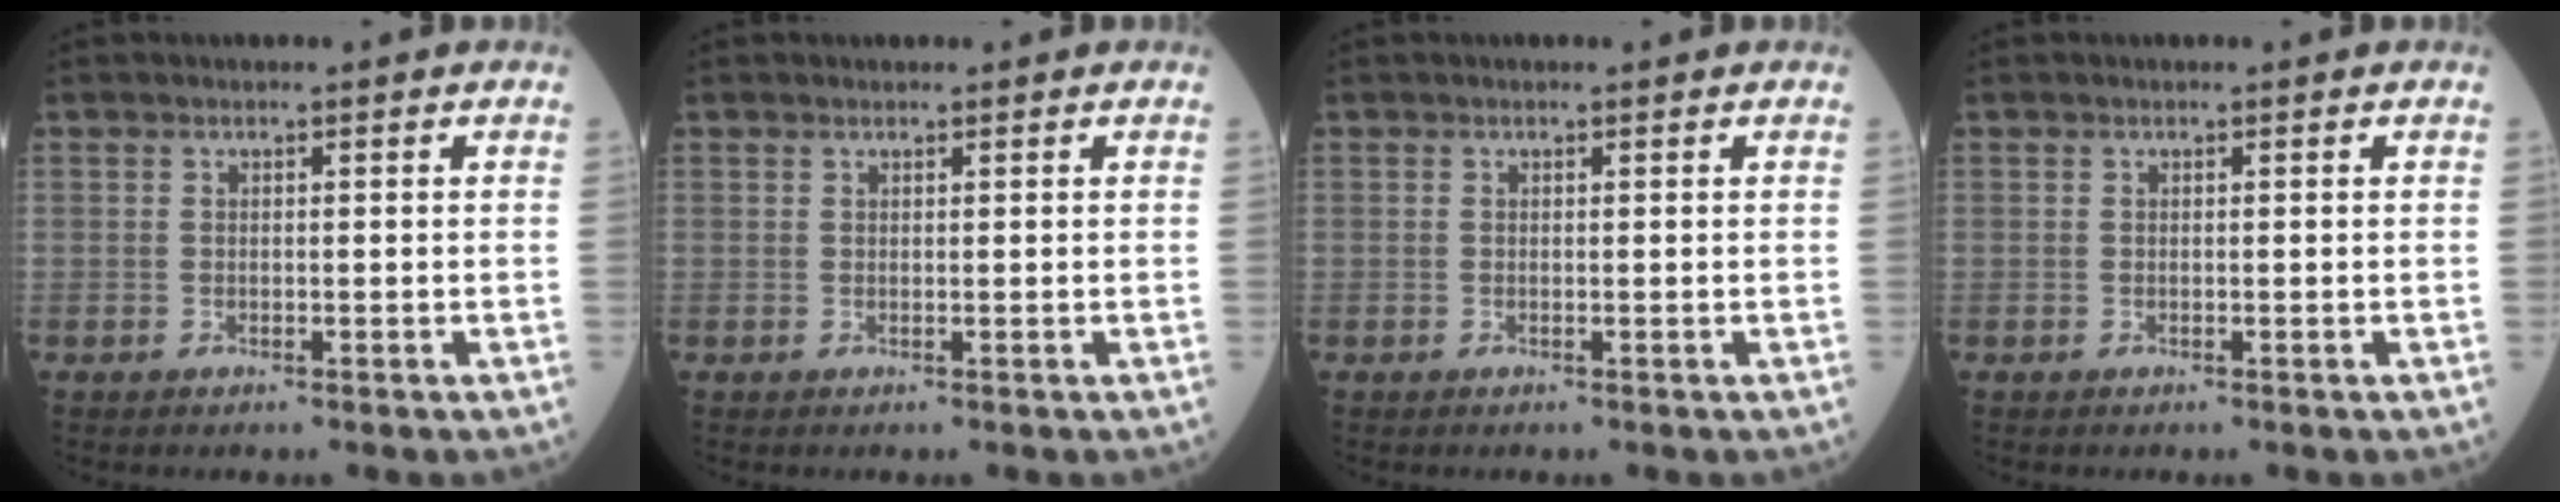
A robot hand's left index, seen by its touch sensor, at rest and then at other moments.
{"total": 0.0}
{"total": 0.0}
{"total": 0.0}